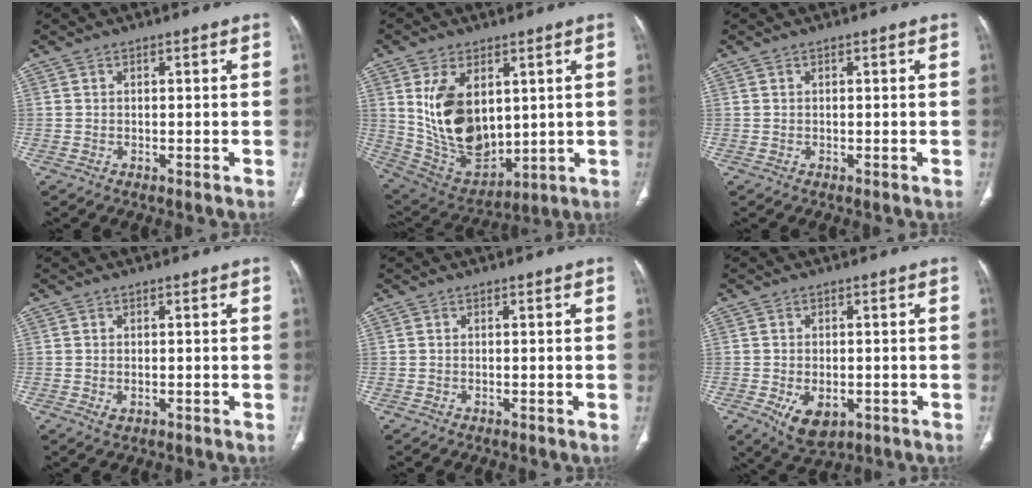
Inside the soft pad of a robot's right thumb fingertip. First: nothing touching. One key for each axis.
{"total": 16.7, "fx": 3.5, "fy": 10.2, "fz": 12.8, "tx": -0.202, "ty": -0.019, "tz": 0.094}
{"total": 0.0}
{"total": 1.6, "fx": -0.4, "fy": 0.9, "fz": 1.2, "tx": -0.026, "ty": 0.000, "tz": -0.002}
{"total": 0.0}
{"total": 7.1, "fx": -2.4, "fy": 4.2, "fz": 5.2, "tx": -0.077, "ty": 0.000, "tz": -0.025}